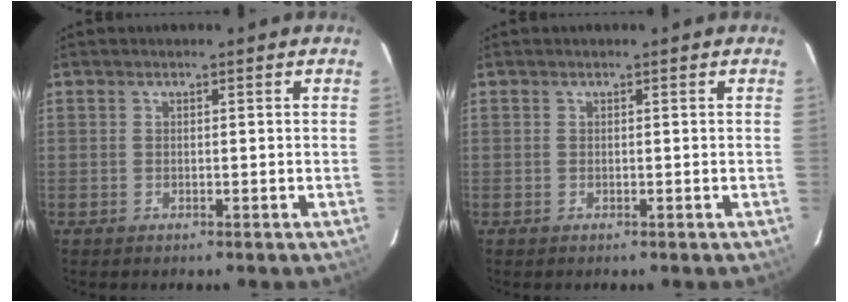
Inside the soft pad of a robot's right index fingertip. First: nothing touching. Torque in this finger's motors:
{"motor_torque": [0.00, 0.00, 0.00, 0.00]}